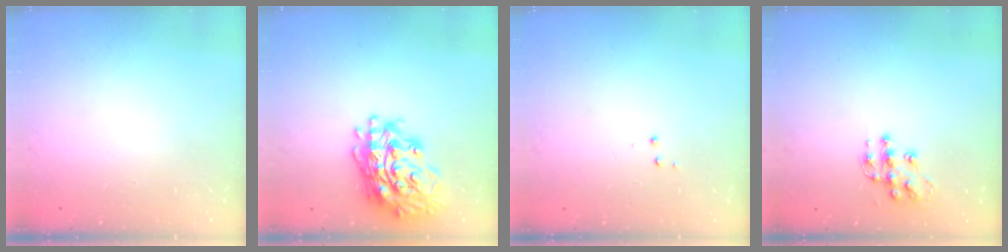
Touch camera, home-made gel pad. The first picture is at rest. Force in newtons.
{"total": 19.4, "press": 19.2, "slide": 3.0}
{"total": 2.9, "press": 2.8, "slide": 0.4}
{"total": 10.7, "press": 10.7, "slide": 0.6}